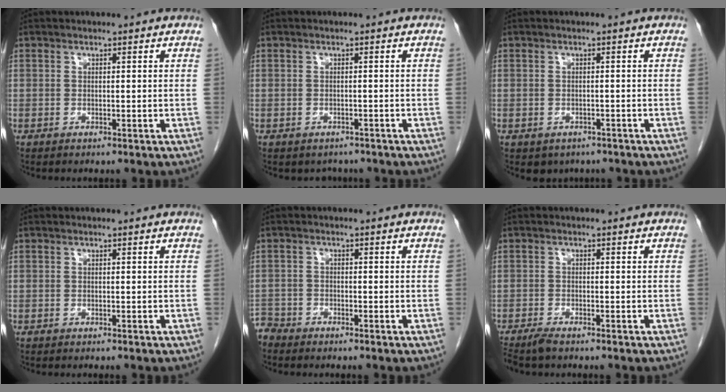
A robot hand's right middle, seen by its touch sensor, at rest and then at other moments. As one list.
[{"total": 2.3, "force": [-1.9, 1.3, 0.1], "torque": [-0.004, 0.003, -0.026]}, {"total": 3.2, "force": [-2.3, 2.0, 0.6], "torque": [-0.003, 0.004, -0.028]}, {"total": 0.0}, {"total": 2.5, "force": [-2.4, 0.4, -0.4], "torque": [0.012, -0.006, -0.047]}, {"total": 2.8, "force": [-2.4, 0.3, 1.4], "torque": [-0.028, -0.008, -0.042]}]